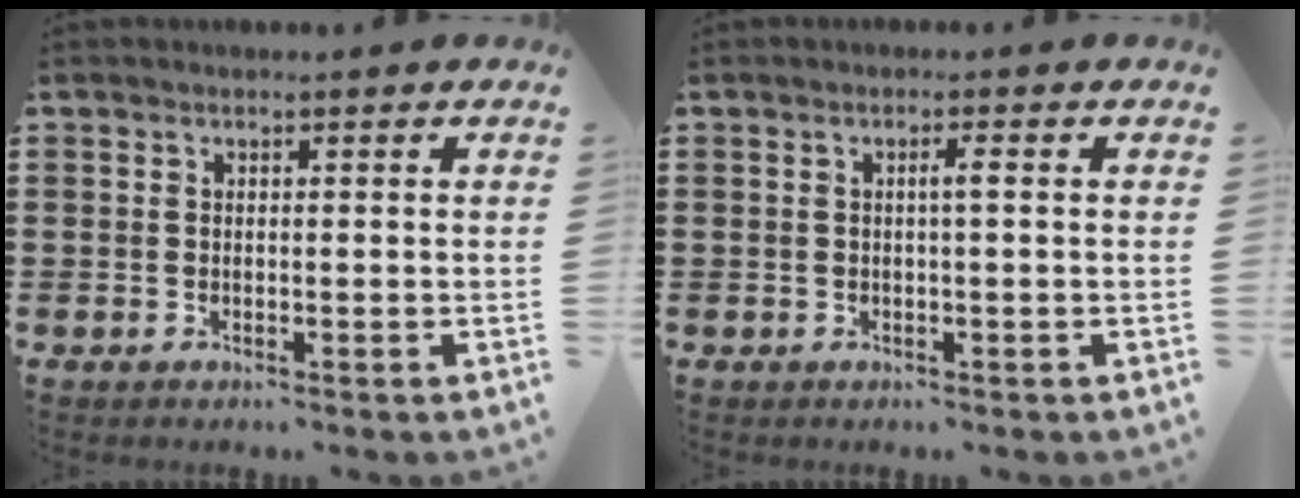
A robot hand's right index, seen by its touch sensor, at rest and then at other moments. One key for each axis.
{"total": 1.5, "fx": 0.0, "fy": 0.0, "fz": 1.5, "tx": -0.027, "ty": 0.001, "tz": -0.002}